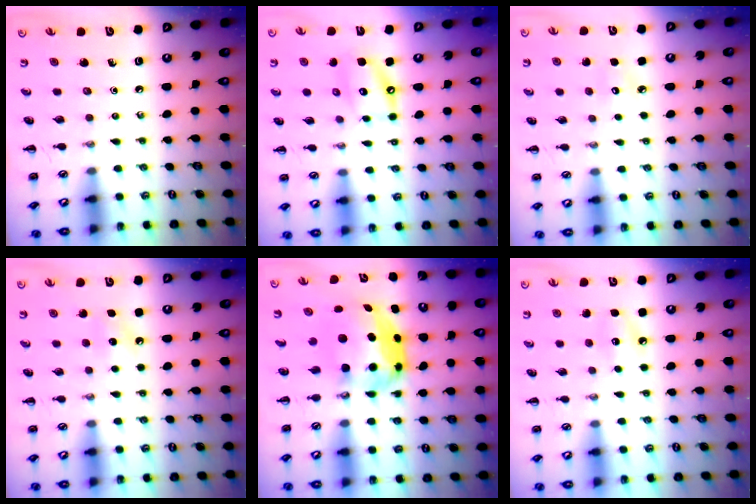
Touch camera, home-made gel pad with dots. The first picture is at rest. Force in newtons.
{"total": 11.5, "press": 11.2, "slide": 2.2}
{"total": 5.3, "press": 5.1, "slide": 1.4}
{"total": 5.6, "press": 5.4, "slide": 1.5}
{"total": 7.2, "press": 7.0, "slide": 1.6}
{"total": 8.6, "press": 8.5, "slide": 1.6}